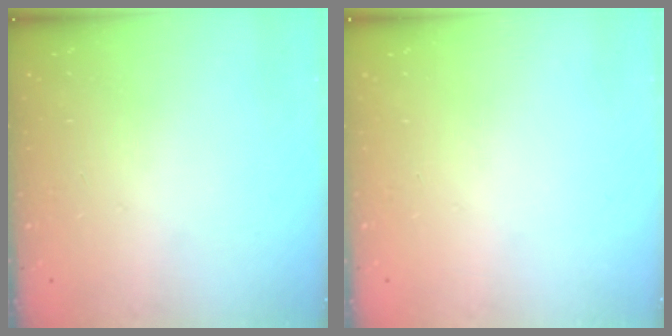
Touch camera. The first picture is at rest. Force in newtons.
{"total": 0.0}